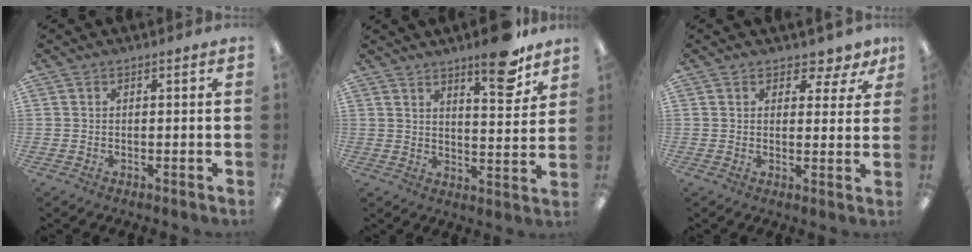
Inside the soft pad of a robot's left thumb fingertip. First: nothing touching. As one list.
[{"total": 12.1, "force": [8.7, 3.2, 7.7], "torque": [-0.089, -0.055, 0.141]}, {"total": 4.3, "force": [2.9, 2.8, 1.7], "torque": [-0.009, -0.016, 0.047]}]